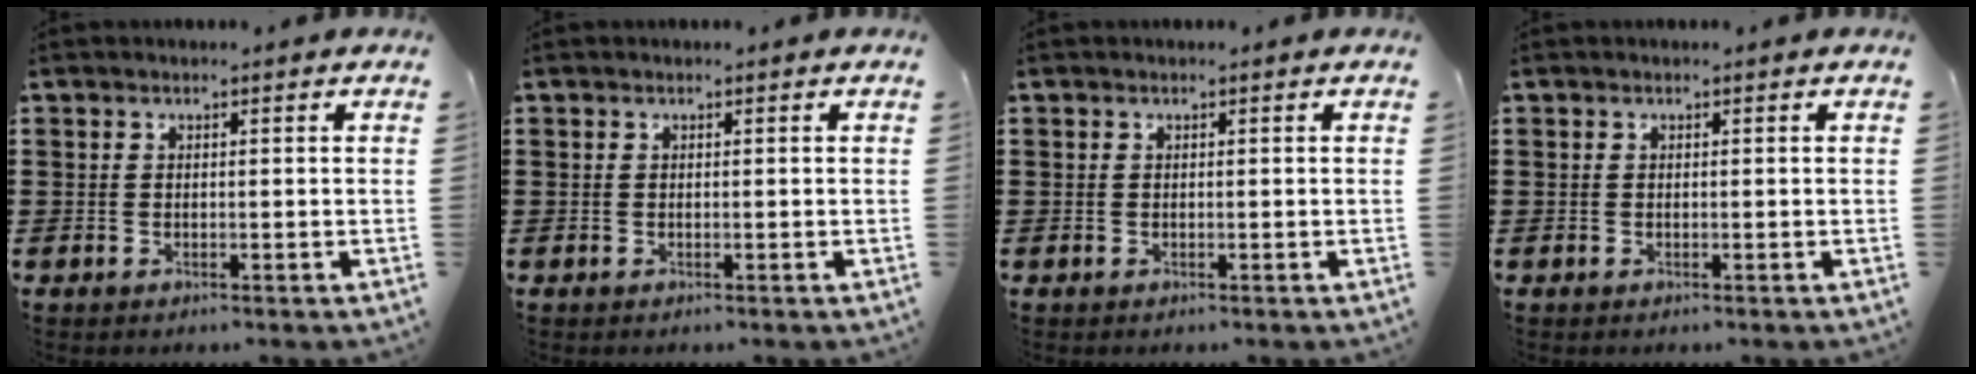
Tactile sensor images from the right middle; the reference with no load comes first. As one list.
[{"total": 0.0}, {"total": 0.0}, {"total": 0.0}]